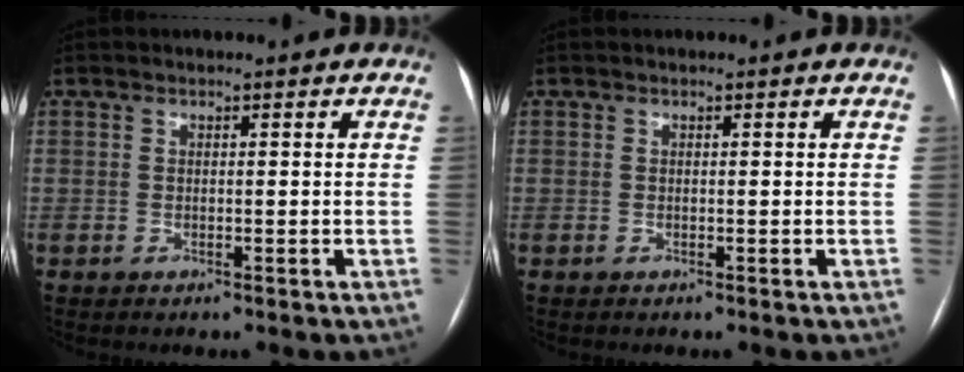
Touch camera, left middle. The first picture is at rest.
{"total": 0.0}